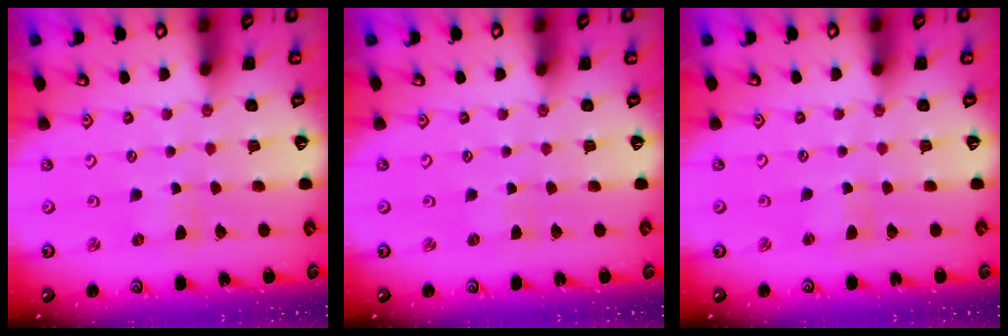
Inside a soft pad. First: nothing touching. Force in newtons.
{"total": 1.1, "press": 1.0, "slide": 0.4}
{"total": 1.5, "press": 1.4, "slide": 0.3}